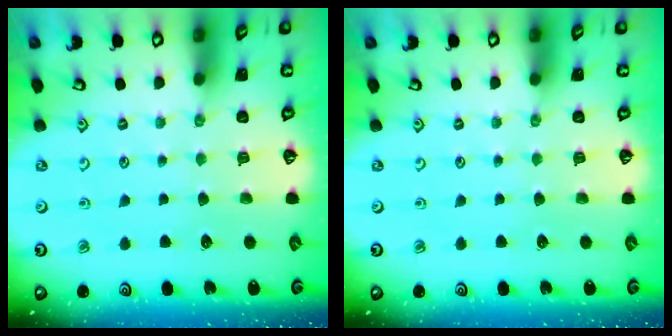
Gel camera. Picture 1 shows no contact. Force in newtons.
{"total": 0.0}